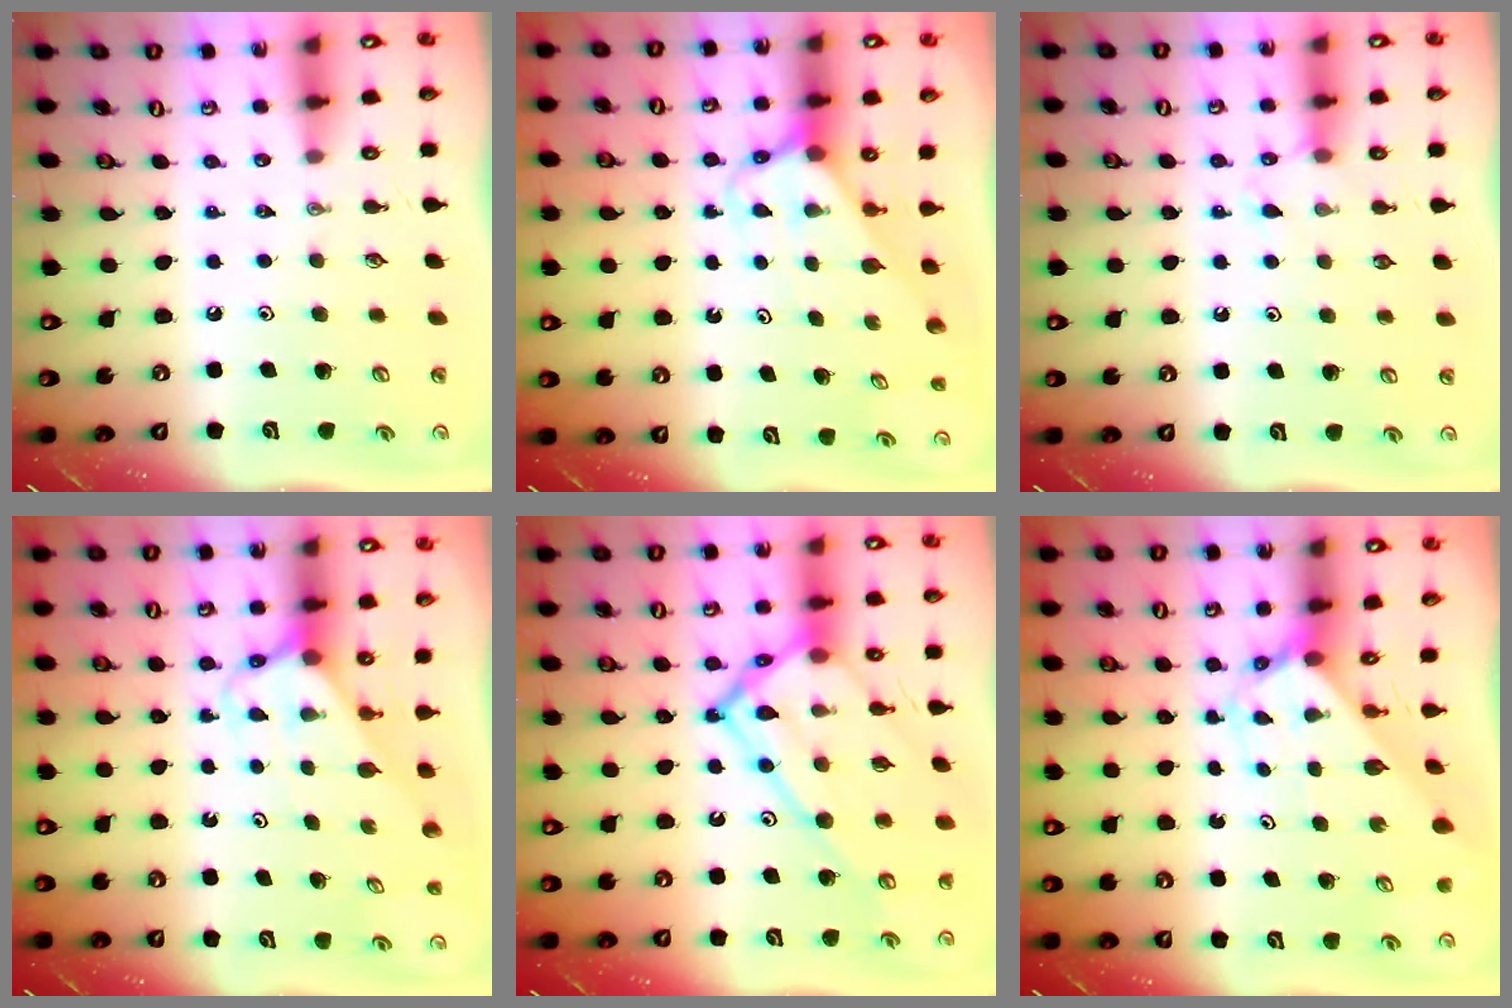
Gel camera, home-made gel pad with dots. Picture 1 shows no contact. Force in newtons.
{"total": 2.8, "press": 2.8, "slide": 0.3}
{"total": 4.7, "press": 4.7, "slide": 0.7}
{"total": 2.8, "press": 2.8, "slide": 0.3}
{"total": 22.5, "press": 22.4, "slide": 2.0}
{"total": 2.5, "press": 2.5, "slide": 0.2}